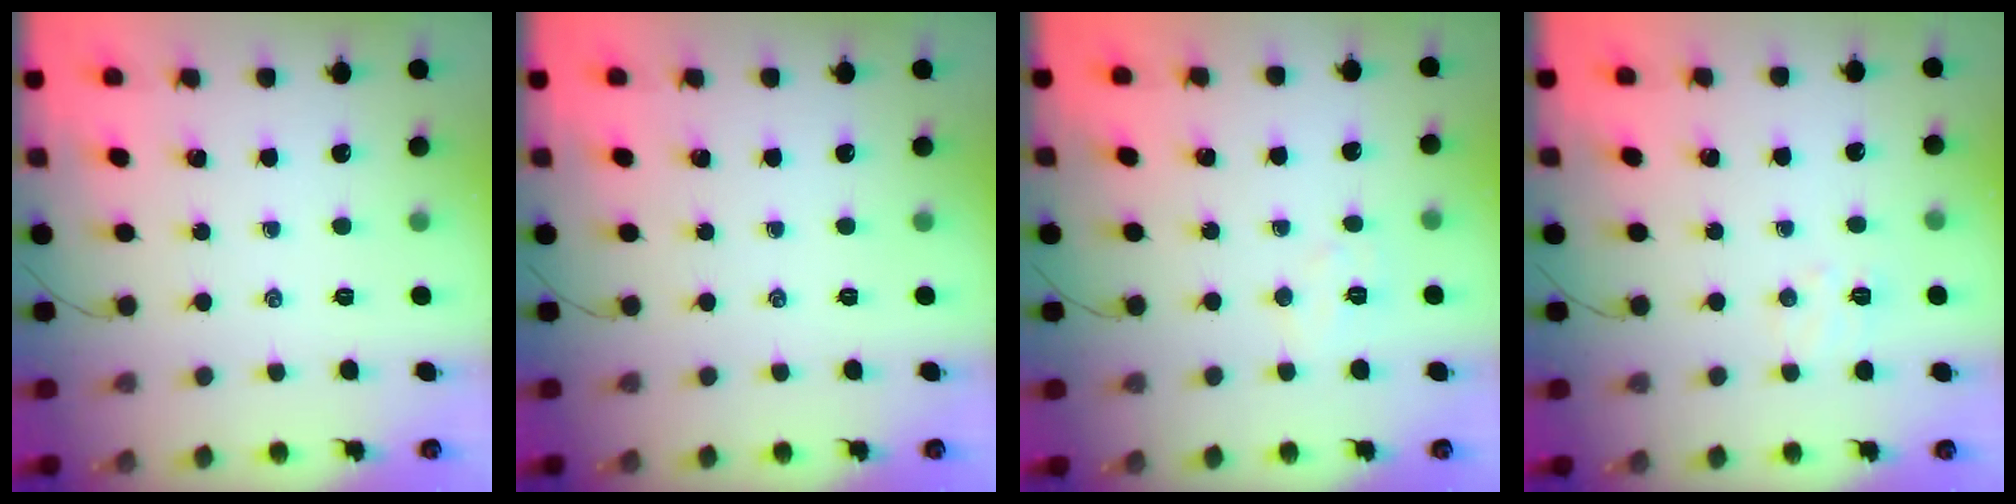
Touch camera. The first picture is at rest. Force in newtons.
{"total": 0.0}
{"total": 5.2, "press": 5.1, "slide": 0.9}
{"total": 4.2, "press": 4.1, "slide": 1.0}